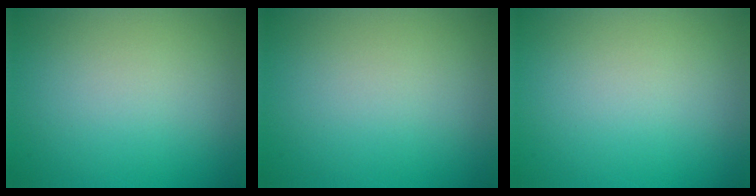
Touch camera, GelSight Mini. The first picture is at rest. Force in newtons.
{"total": 0.0}
{"total": 0.0}